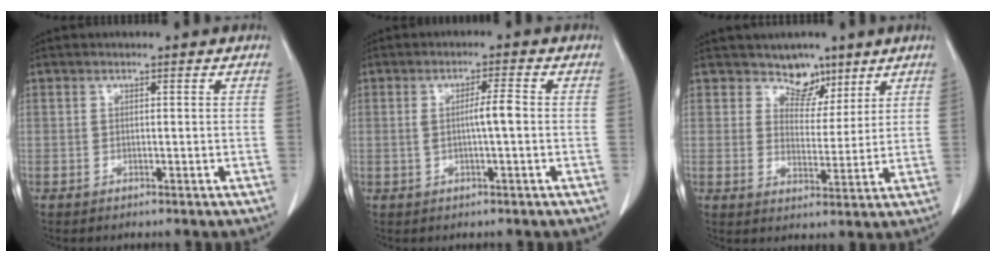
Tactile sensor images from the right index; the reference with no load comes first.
{"total": 3.5, "force": [-0.1, 0.1, 3.5], "torque": [-0.059, 0.003, -0.001]}
{"total": 5.2, "force": [4.0, 3.3, 0.9], "torque": [-0.002, -0.005, 0.067]}